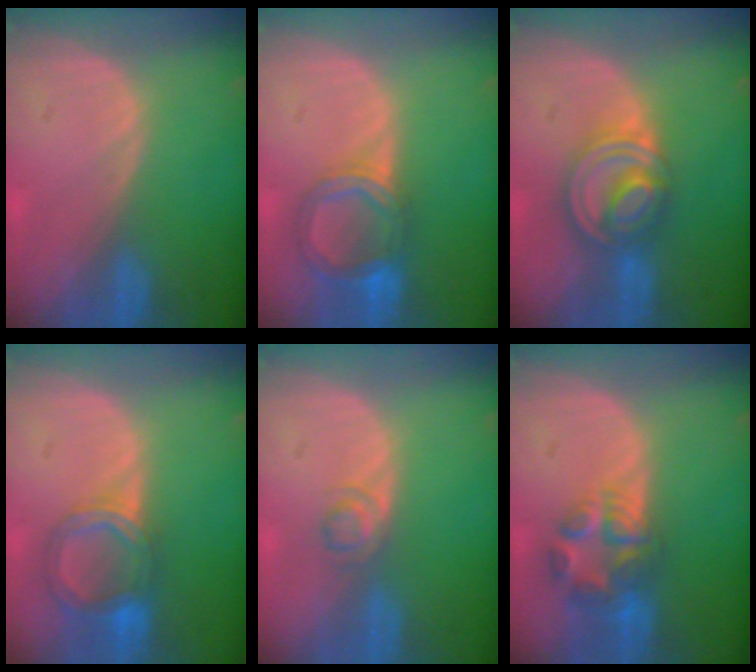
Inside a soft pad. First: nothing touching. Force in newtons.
{"total": 6.3, "press": 5.8, "slide": 2.4}
{"total": 8.2, "press": 6.9, "slide": 4.4}
{"total": 6.5, "press": 5.8, "slide": 2.9}
{"total": 2.2, "press": 2.2, "slide": 0.2}
{"total": 6.8, "press": 6.3, "slide": 2.6}